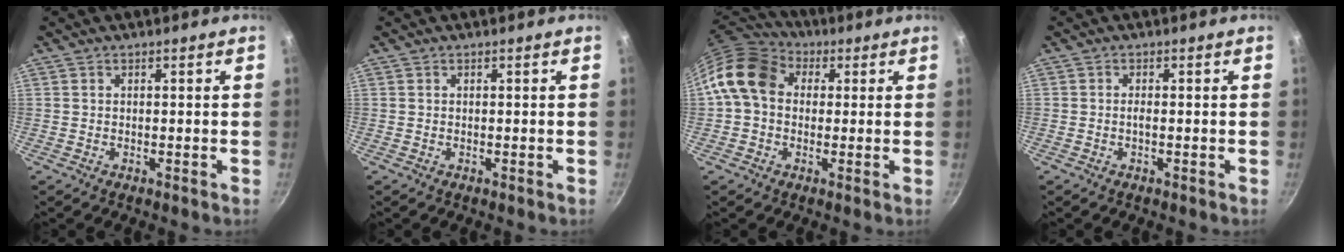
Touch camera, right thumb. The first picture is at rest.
{"total": 0.0}
{"total": 12.0, "force": [1.9, 9.4, 7.2], "torque": [-0.108, 0.023, 0.013]}
{"total": 0.7, "force": [-0.2, 0.2, 0.6], "torque": [-0.012, 0.002, -0.006]}